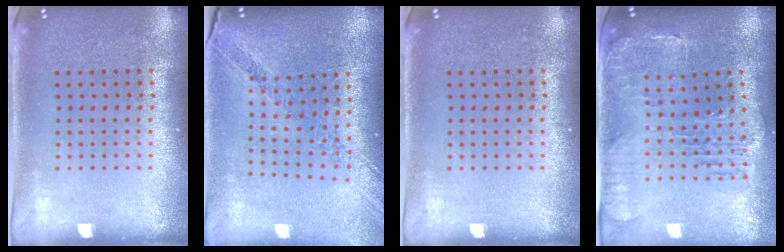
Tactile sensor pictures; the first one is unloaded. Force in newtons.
{"total": 1.1, "press": 1.1, "slide": 0.1}
{"total": 0.0}
{"total": 1.4, "press": 1.4, "slide": 0.4}